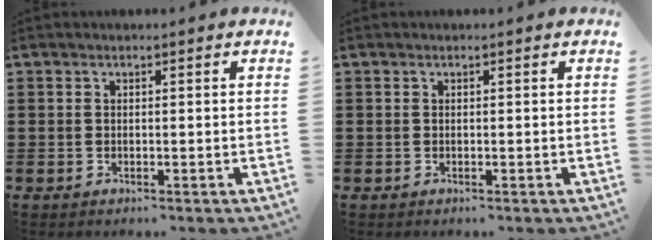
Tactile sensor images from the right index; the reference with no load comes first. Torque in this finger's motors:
{"motor_torque": [0.00, 0.00, 0.00, 0.00]}